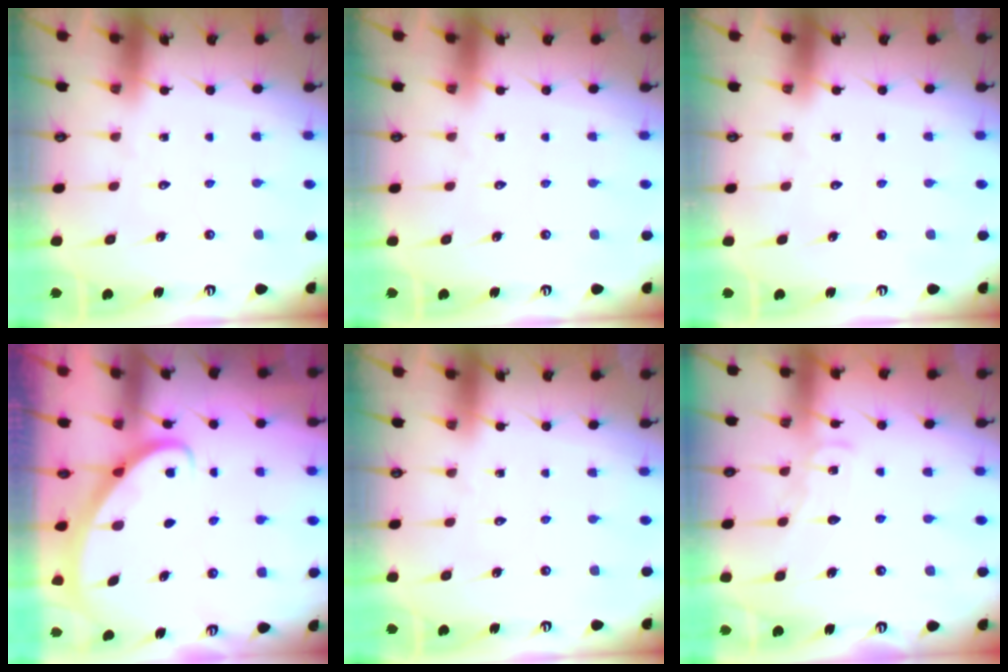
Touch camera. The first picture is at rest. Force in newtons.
{"total": 0.0}
{"total": 0.0}
{"total": 2.9, "press": 2.9, "slide": 0.2}
{"total": 0.0}
{"total": 7.6, "press": 7.5, "slide": 0.7}